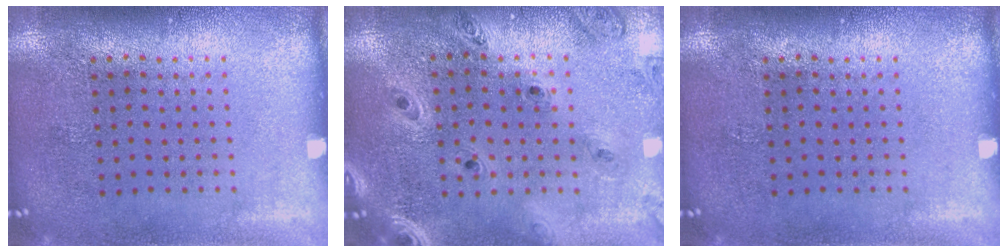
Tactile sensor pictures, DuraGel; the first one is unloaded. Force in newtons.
{"total": 1.4, "press": 1.4, "slide": 0.1}
{"total": 0.0}